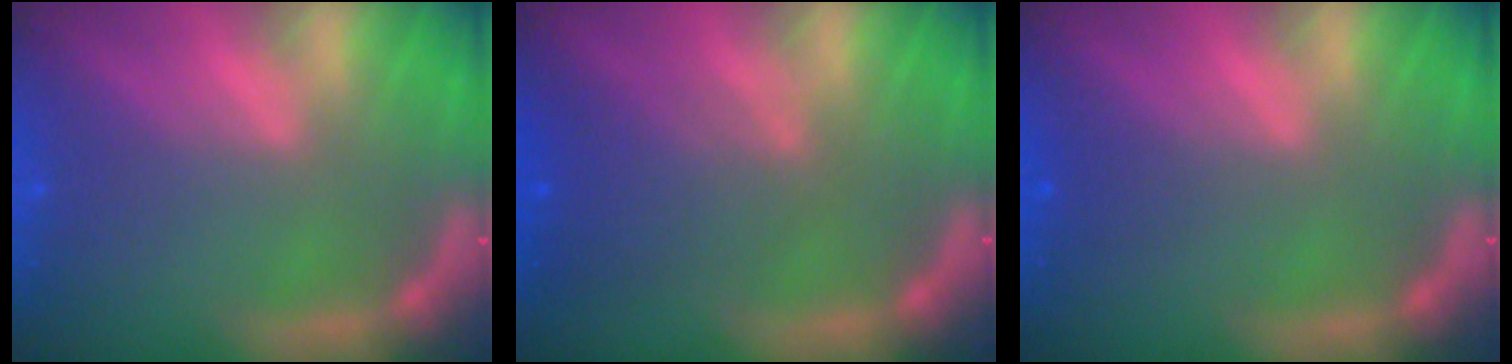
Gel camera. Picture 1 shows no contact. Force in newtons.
{"total": 4.1}
{"total": 1.0}